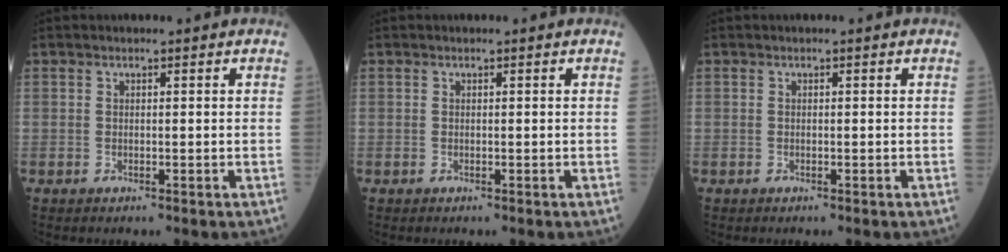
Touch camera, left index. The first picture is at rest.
{"total": 0.0}
{"total": 0.0}